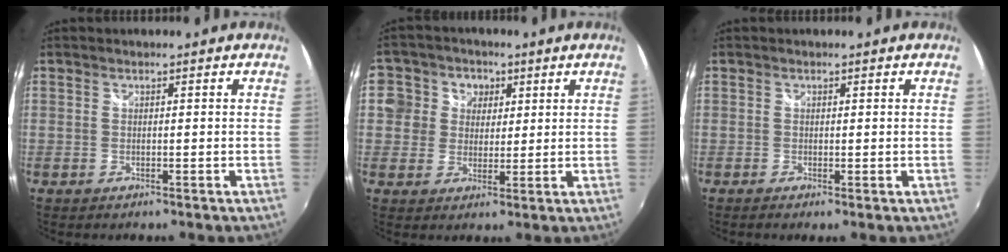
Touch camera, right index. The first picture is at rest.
{"total": 7.0, "force": [1.5, 6.6, 1.6], "torque": [-0.024, 0.018, 0.016]}
{"total": 0.0}